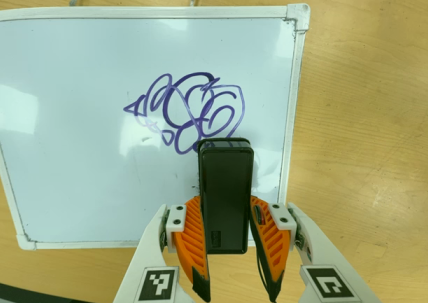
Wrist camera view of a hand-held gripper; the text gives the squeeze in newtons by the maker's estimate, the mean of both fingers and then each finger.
{"total": 5.2, "left": 3.7, "right": 6.8}